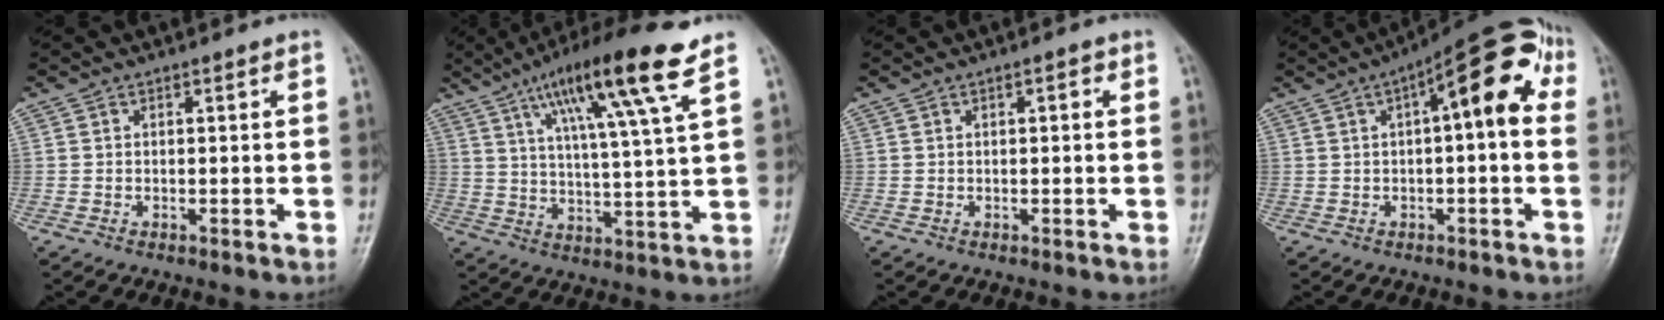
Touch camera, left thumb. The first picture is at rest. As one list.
[{"total": 16.3, "force": [8.9, 1.1, 13.6], "torque": [-0.230, -0.024, 0.147]}, {"total": 1.5, "force": [0.5, 0.6, 1.3], "torque": [-0.017, 0.002, 0.004]}, {"total": 13.2, "force": [3.0, 4.5, 12.1], "torque": [-0.152, 0.039, 0.033]}]